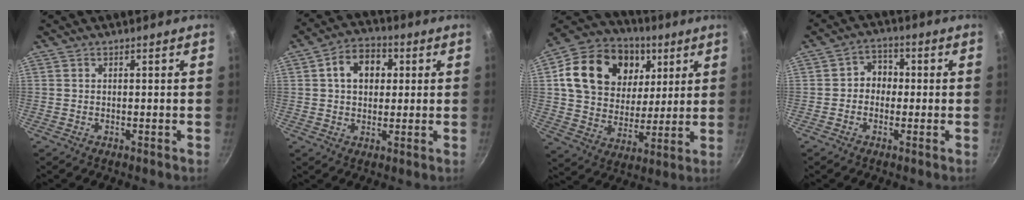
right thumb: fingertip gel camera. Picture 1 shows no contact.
{"total": 9.2, "force": [2.1, 6.7, 5.9], "torque": [-0.065, 0.013, 0.022]}
{"total": 22.6, "force": [7.5, 17.0, 12.9], "torque": [-0.206, -0.005, 0.127]}
{"total": 4.9, "force": [-0.3, 4.2, 2.5], "torque": [-0.006, 0.015, -0.015]}